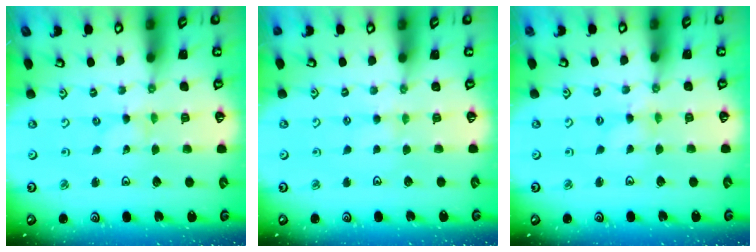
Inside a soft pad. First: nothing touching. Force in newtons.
{"total": 2.3, "press": 2.3, "slide": 0.4}
{"total": 0.7, "press": 0.6, "slide": 0.2}